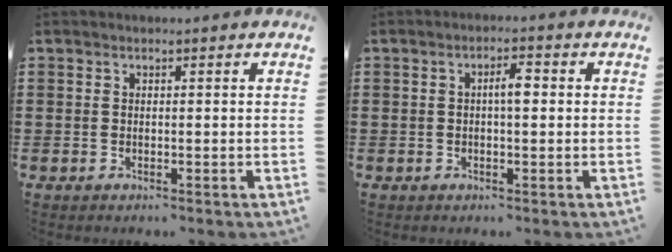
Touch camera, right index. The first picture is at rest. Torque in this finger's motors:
{"motor_torque": [0.43, -0.18, 0.06, 0.04]}